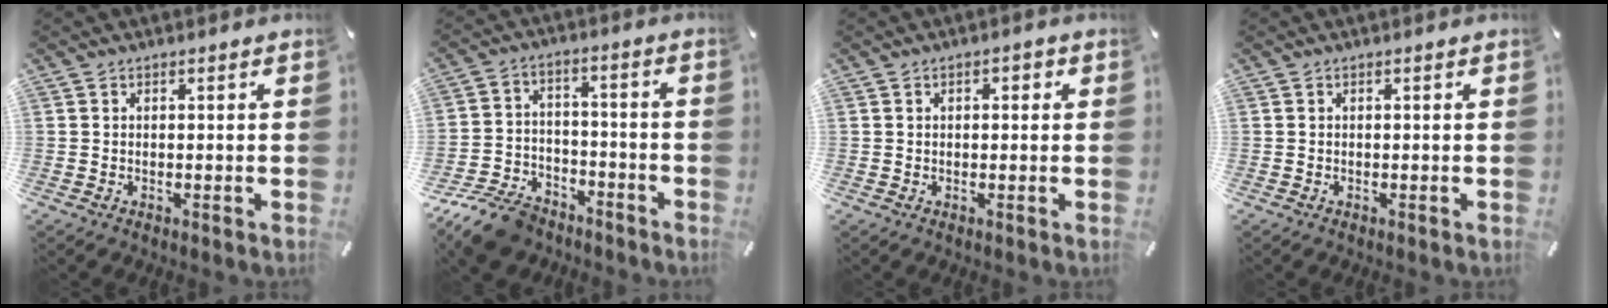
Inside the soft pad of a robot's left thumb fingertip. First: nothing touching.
{"total": 12.0, "force": [-9.1, 6.3, 4.7], "torque": [-0.082, 0.064, -0.169]}
{"total": 1.8, "force": [0.1, 1.1, 1.4], "torque": [-0.019, 0.004, -0.002]}
{"total": 0.0}